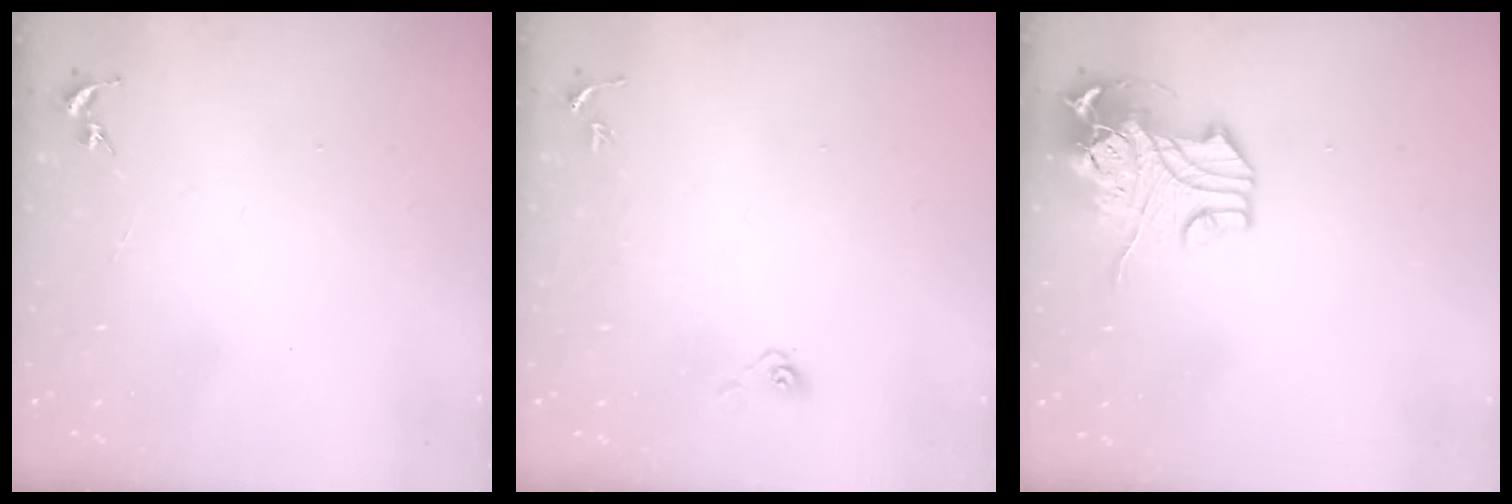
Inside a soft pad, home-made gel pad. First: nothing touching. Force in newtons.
{"total": 4.0, "press": 3.3, "slide": 2.2}
{"total": 12.8, "press": 12.6, "slide": 2.3}